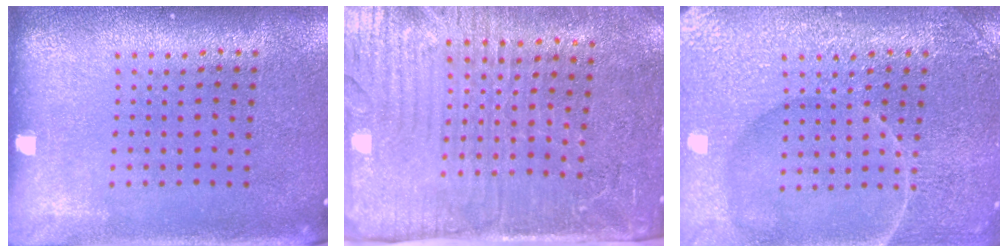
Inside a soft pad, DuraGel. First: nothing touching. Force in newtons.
{"total": 4.2, "press": 3.6, "slide": 2.1}
{"total": 4.5, "press": 4.5, "slide": 0.5}